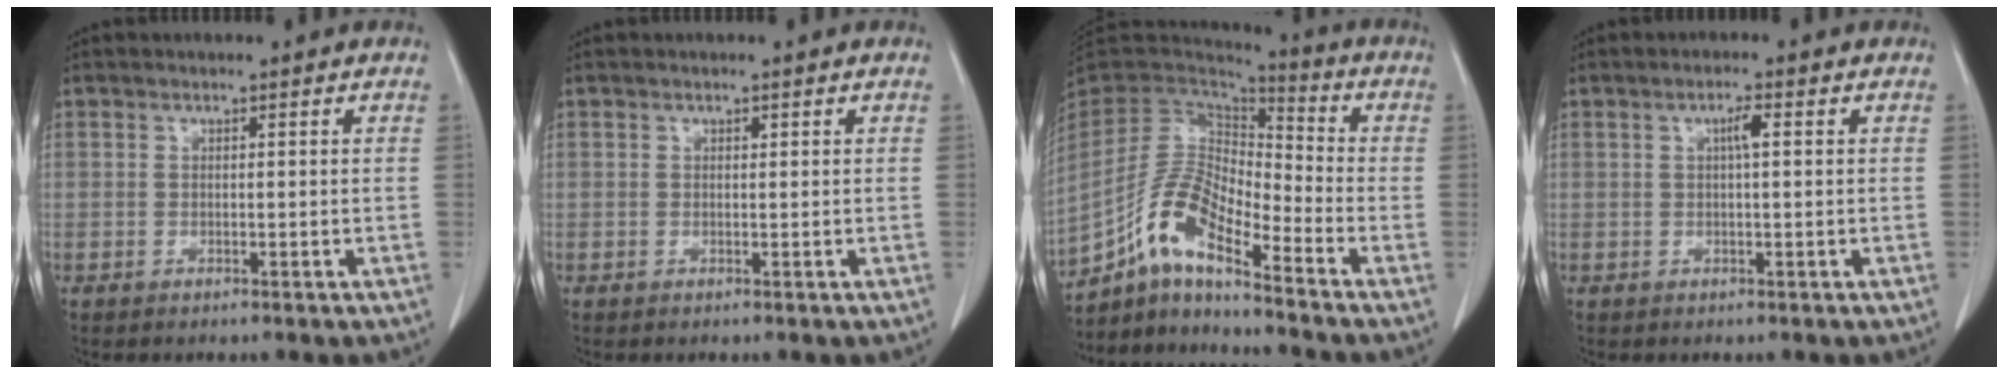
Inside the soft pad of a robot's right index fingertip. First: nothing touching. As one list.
[{"total": 0.0}, {"total": 11.5, "force": [-7.5, 2.6, 8.4], "torque": [-0.176, 0.021, -0.143]}, {"total": 2.0, "force": [0.5, 0.3, 1.9], "torque": [-0.034, 0.004, 0.007]}]